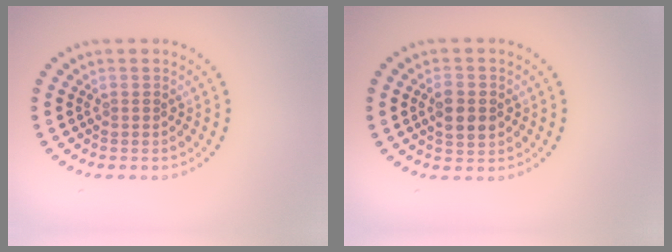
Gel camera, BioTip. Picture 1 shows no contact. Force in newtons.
{"total": 3.0, "press": 3.0, "slide": 0.2}